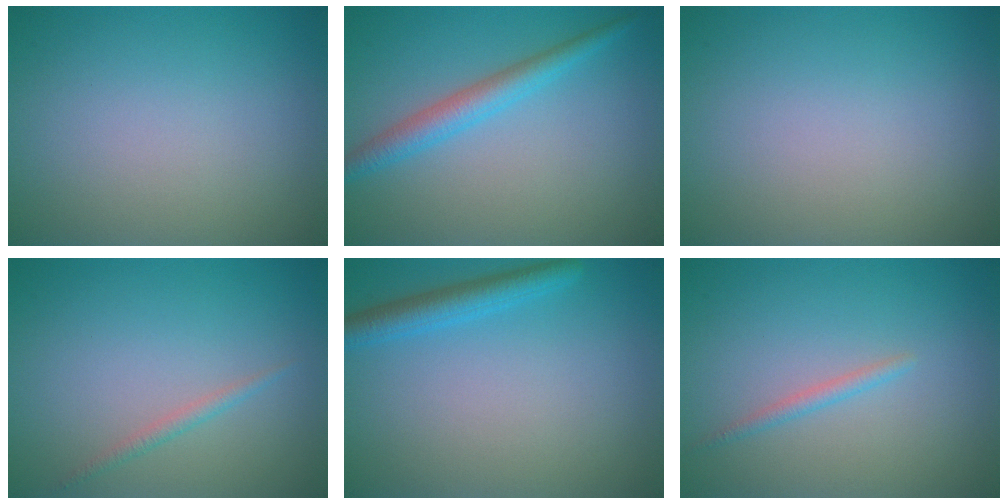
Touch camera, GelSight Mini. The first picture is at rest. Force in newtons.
{"total": 3.0, "press": 3.0, "slide": 0.2}
{"total": 0.0}
{"total": 0.9, "press": 0.9, "slide": 0.1}
{"total": 2.8, "press": 2.8, "slide": 0.1}
{"total": 1.1, "press": 1.1, "slide": 0.0}